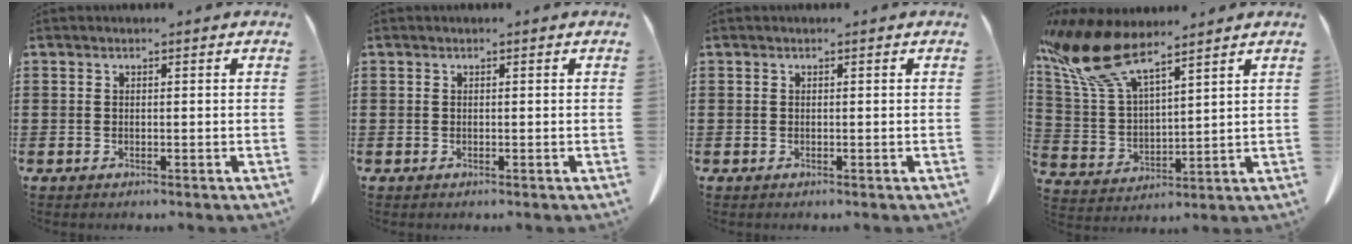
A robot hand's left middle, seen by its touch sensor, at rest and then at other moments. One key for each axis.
{"total": 0.0}
{"total": 0.0}
{"total": 12.4, "fx": 8.9, "fy": 3.6, "fz": 7.8, "tx": -0.198, "ty": -0.037, "tz": 0.158}